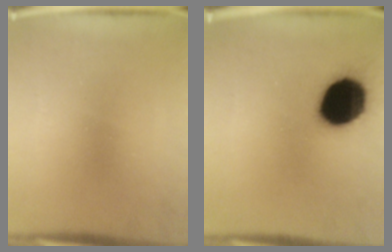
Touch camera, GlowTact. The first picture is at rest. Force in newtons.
{"total": 19.3}